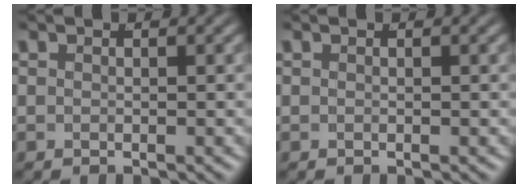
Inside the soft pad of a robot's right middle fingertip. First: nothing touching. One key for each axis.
{"total": 0.0}